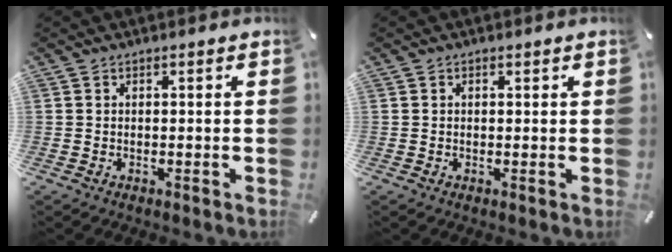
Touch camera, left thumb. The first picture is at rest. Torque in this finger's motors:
{"motor_torque": [0.07, -0.21, 0.03, 0.07, 0.01]}